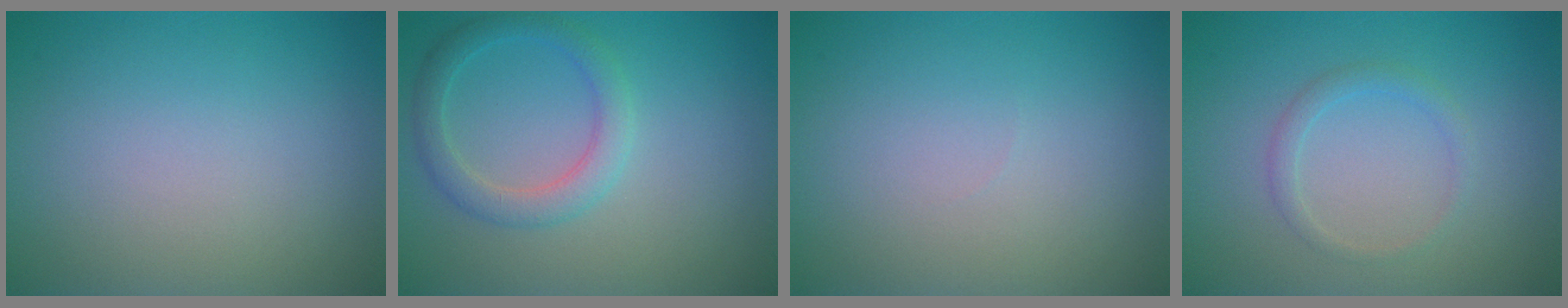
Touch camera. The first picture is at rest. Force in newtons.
{"total": 2.8, "press": 2.8, "slide": 0.1}
{"total": 0.0}
{"total": 1.3, "press": 1.3, "slide": 0.1}